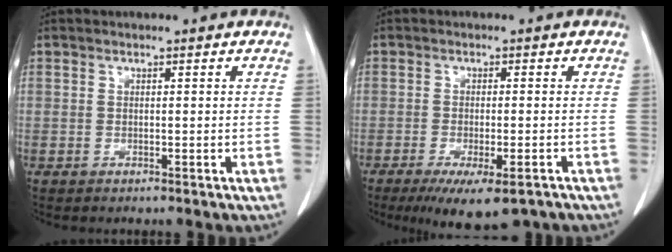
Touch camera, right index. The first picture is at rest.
{"total": 10.1, "force": [-7.0, 2.4, 6.8], "torque": [-0.095, -0.018, -0.103]}